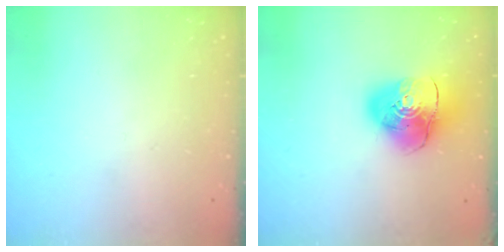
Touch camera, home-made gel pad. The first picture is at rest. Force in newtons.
{"total": 12.3, "press": 12.2, "slide": 1.9}